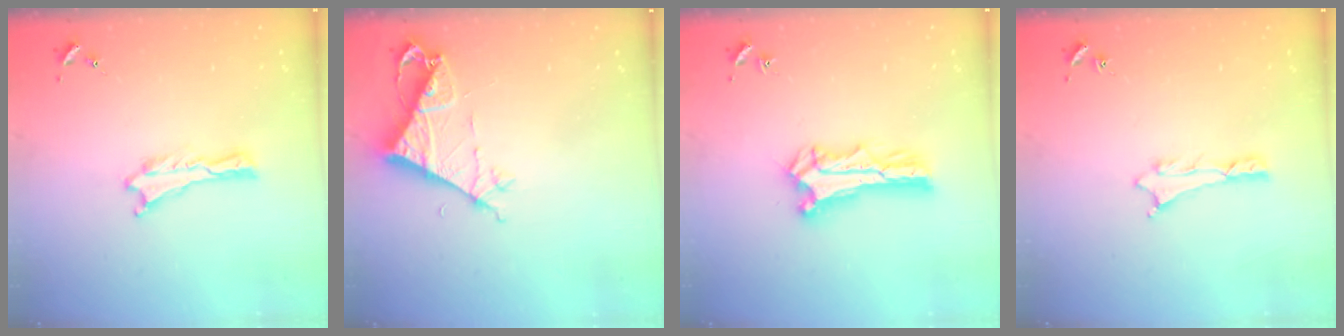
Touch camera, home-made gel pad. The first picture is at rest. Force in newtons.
{"total": 6.9, "press": 6.9, "slide": 0.5}
{"total": 2.7, "press": 2.7, "slide": 0.3}
{"total": 0.8, "press": 0.8, "slide": 0.2}